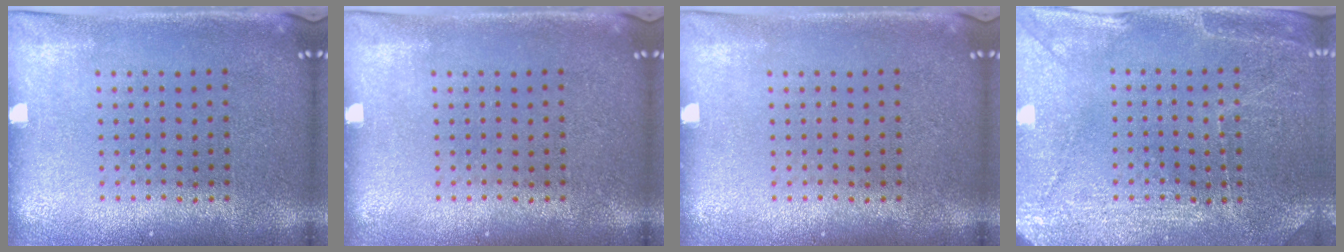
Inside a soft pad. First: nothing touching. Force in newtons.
{"total": 0.0}
{"total": 0.0}
{"total": 2.9, "press": 2.9, "slide": 0.2}